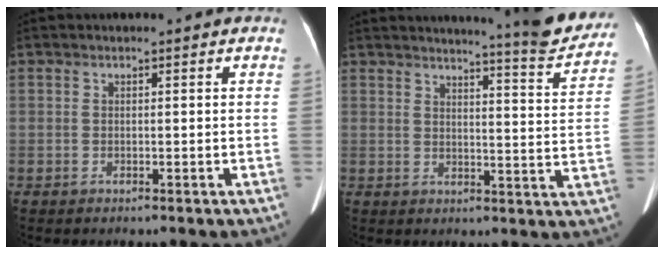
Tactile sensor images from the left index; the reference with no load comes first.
{"total": 12.1, "force": [11.4, -0.4, 4.1], "torque": [-0.046, -0.047, 0.127]}